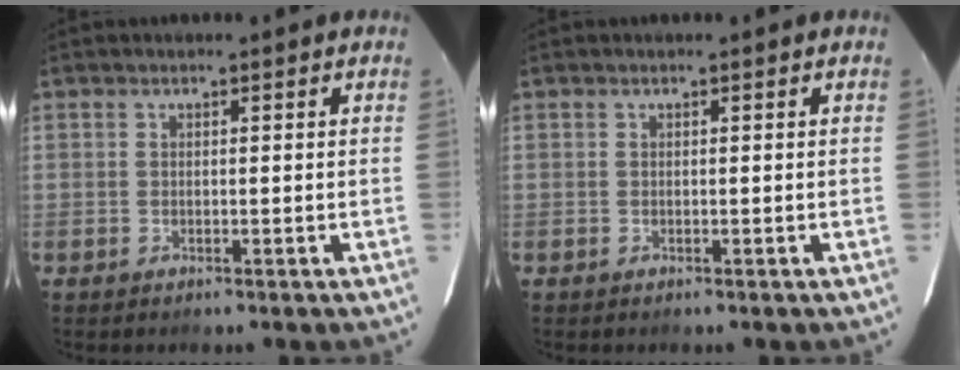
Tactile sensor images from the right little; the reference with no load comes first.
{"total": 0.0}